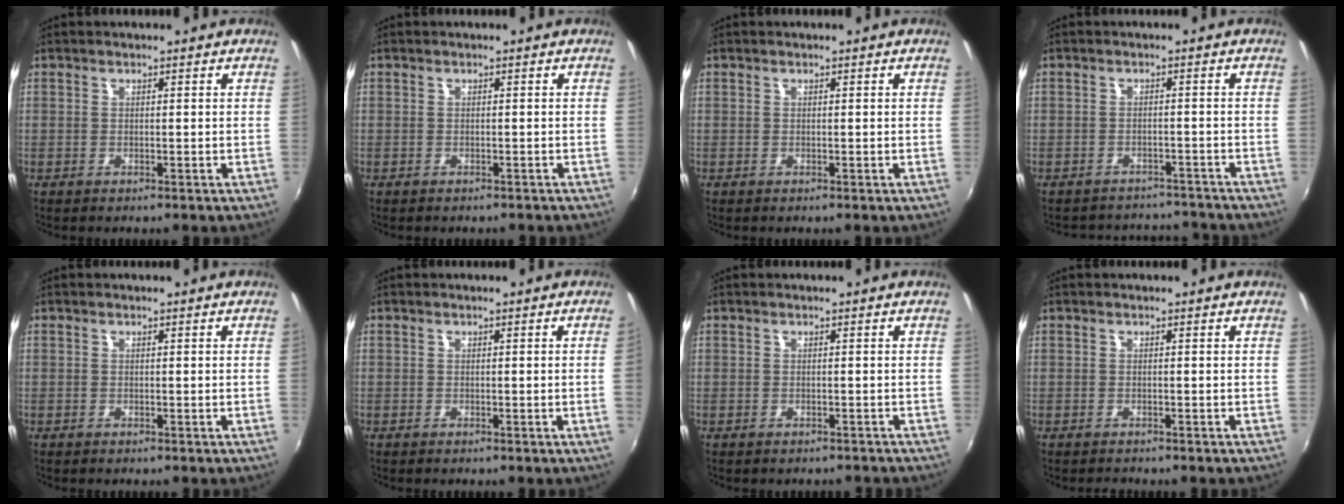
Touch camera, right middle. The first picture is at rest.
{"total": 1.1, "force": [-1.0, 0.4, 0.3], "torque": [-0.010, -0.003, -0.012]}
{"total": 0.0}
{"total": 9.1, "force": [-8.2, 3.7, 1.4], "torque": [-0.034, 0.025, -0.102]}
{"total": 0.0}
{"total": 0.9, "force": [-0.1, -0.5, 0.7], "torque": [-0.007, -0.003, -0.002]}
{"total": 2.2, "force": [-1.9, 0.9, 0.6], "torque": [-0.012, -0.008, -0.023]}
{"total": 1.0, "force": [-0.9, 0.3, 0.0], "torque": [-0.004, -0.003, -0.015]}